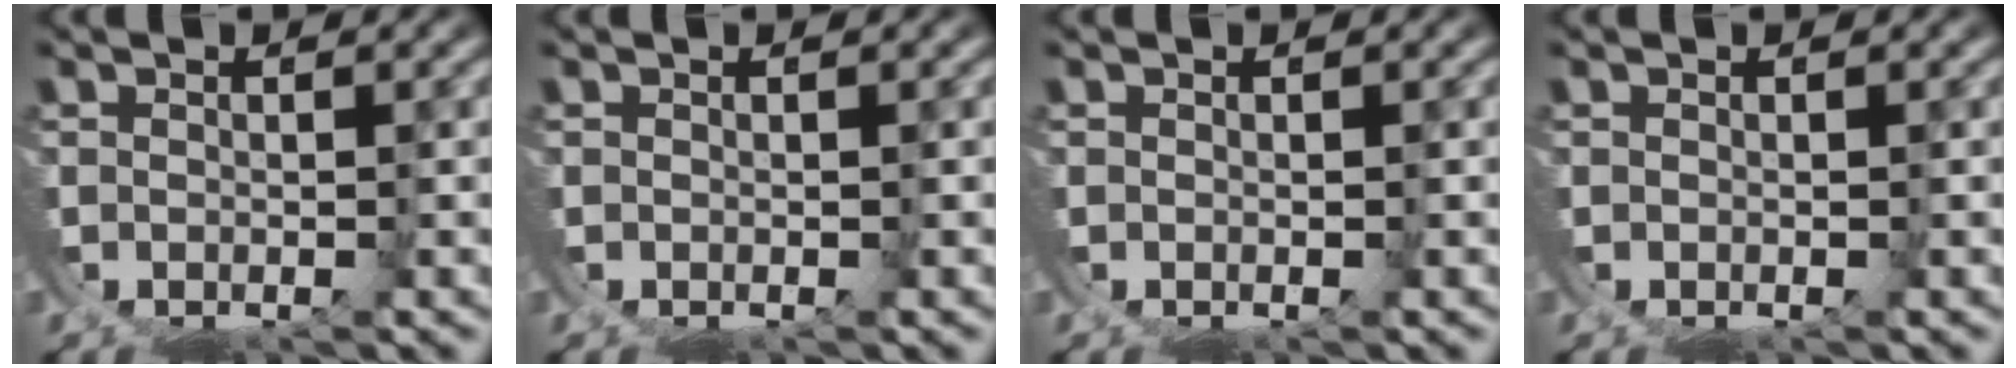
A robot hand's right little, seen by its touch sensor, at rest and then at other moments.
{"total": 0.0}
{"total": 0.0}
{"total": 0.0}